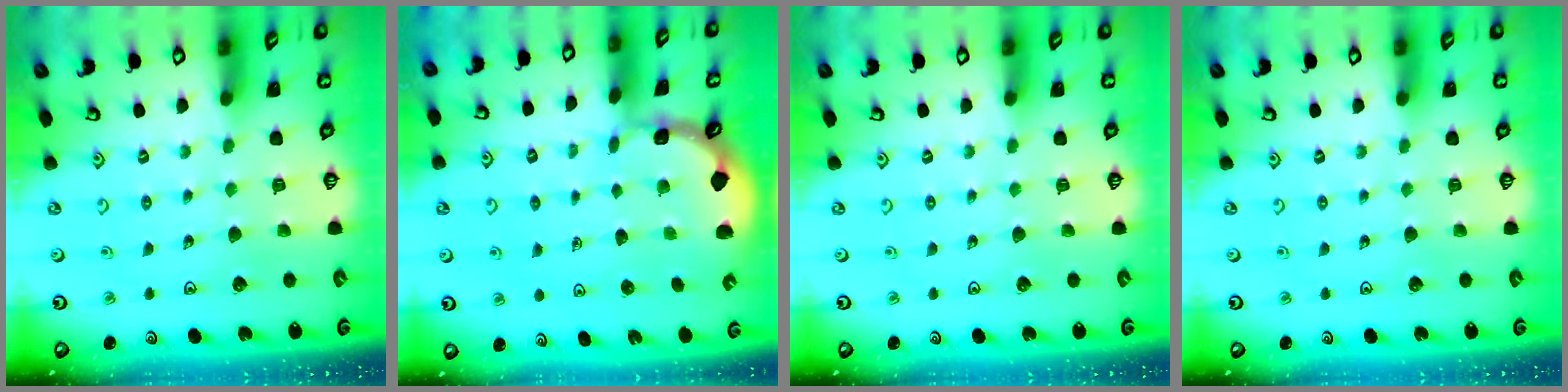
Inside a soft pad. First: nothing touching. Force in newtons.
{"total": 1.1, "press": 1.1, "slide": 0.1}
{"total": 0.0}
{"total": 0.0}